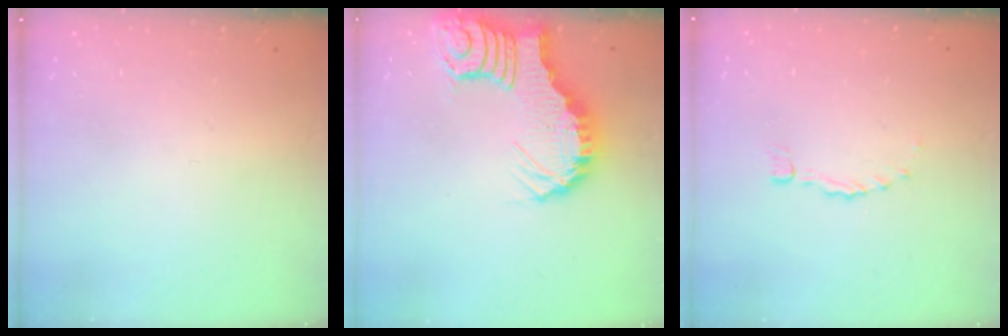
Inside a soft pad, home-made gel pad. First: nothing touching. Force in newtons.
{"total": 5.7, "press": 5.6, "slide": 0.6}
{"total": 0.0}